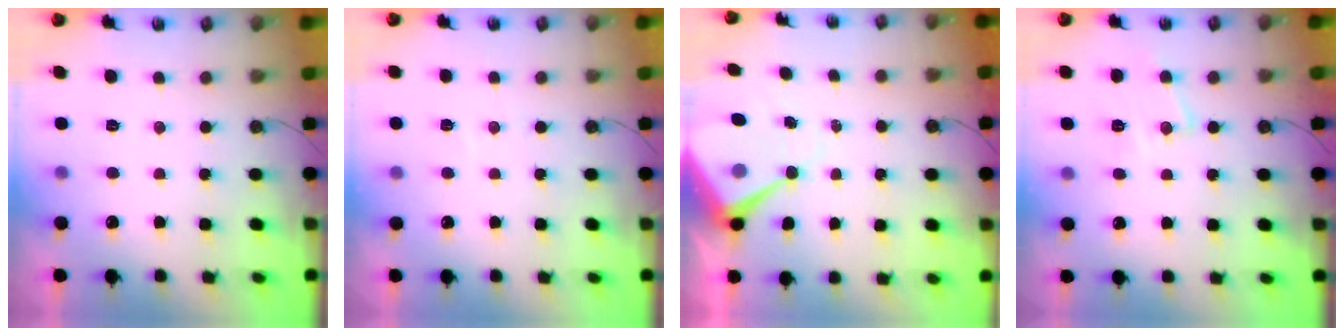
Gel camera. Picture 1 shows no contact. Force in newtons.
{"total": 3.5, "press": 3.5, "slide": 0.5}
{"total": 9.1, "press": 9.1, "slide": 0.8}
{"total": 9.2, "press": 9.2, "slide": 0.6}